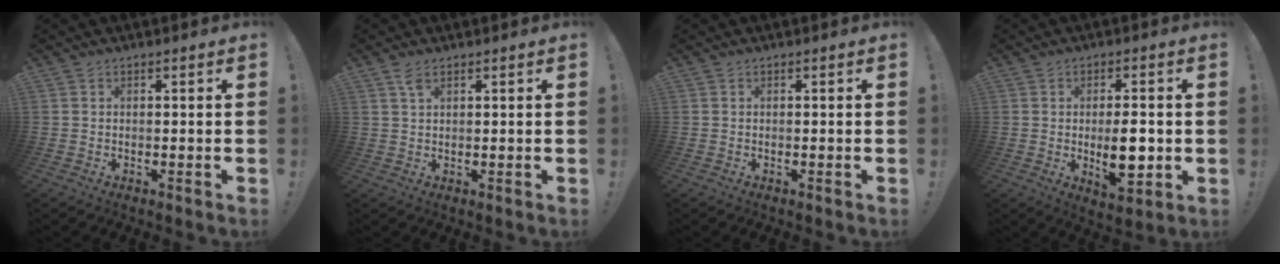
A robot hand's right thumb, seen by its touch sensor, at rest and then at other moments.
{"total": 2.8, "force": [1.7, 1.2, 1.9], "torque": [-0.039, -0.003, 0.031]}
{"total": 0.0}
{"total": 9.3, "force": [-1.1, 4.5, 8.1], "torque": [-0.128, -0.005, -0.016]}